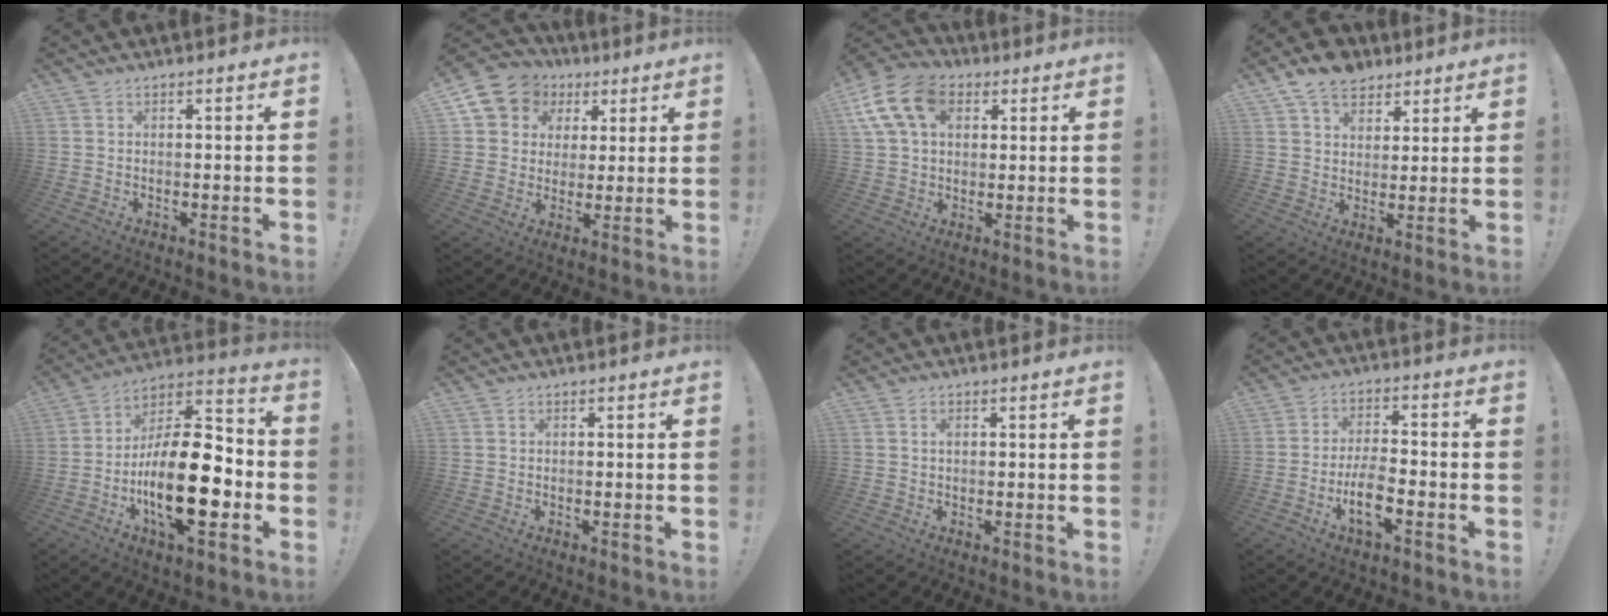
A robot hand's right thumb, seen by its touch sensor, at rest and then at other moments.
{"total": 9.7, "force": [4.0, 8.4, 2.6], "torque": [-0.044, -0.022, 0.084]}
{"total": 15.6, "force": [5.8, 10.9, 9.6], "torque": [-0.180, -0.015, 0.113]}
{"total": 10.4, "force": [6.7, 6.9, 4.0], "torque": [-0.068, -0.031, 0.131]}
{"total": 23.7, "force": [-6.6, 9.6, 20.7], "torque": [-0.363, 0.031, -0.103]}
{"total": 0.0}
{"total": 0.6, "force": [0.1, 0.4, 0.4], "torque": [-0.004, 0.000, 0.001]}
{"total": 9.5, "force": [-3.9, 3.5, 7.9], "torque": [-0.163, 0.009, -0.069]}